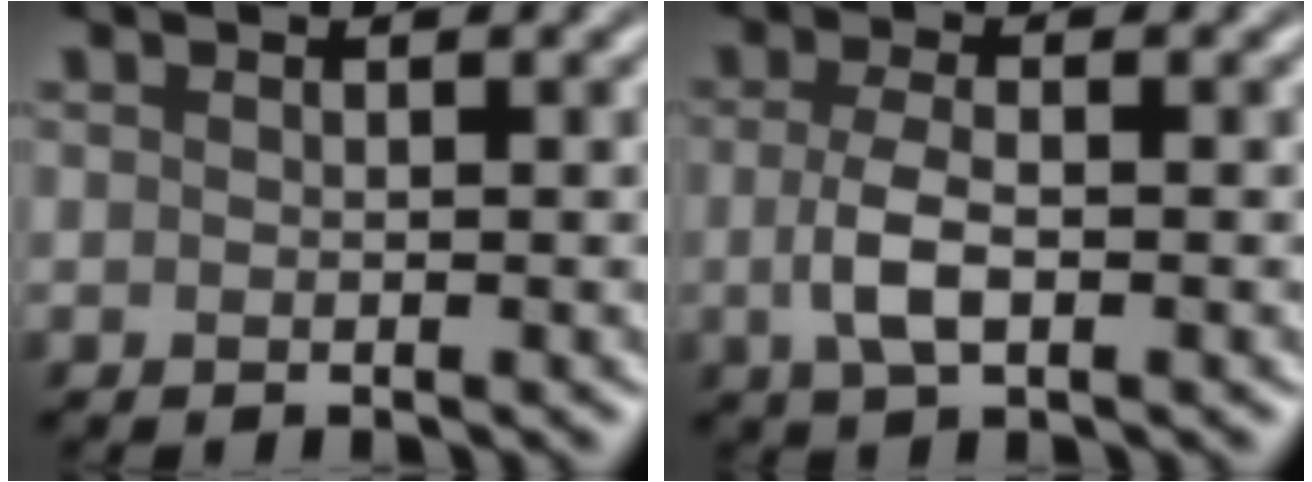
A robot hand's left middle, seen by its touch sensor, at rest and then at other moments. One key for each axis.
{"total": 3.2, "fx": -0.4, "fy": 1.3, "fz": 2.9, "tx": -0.065, "ty": -0.003, "tz": -0.011}